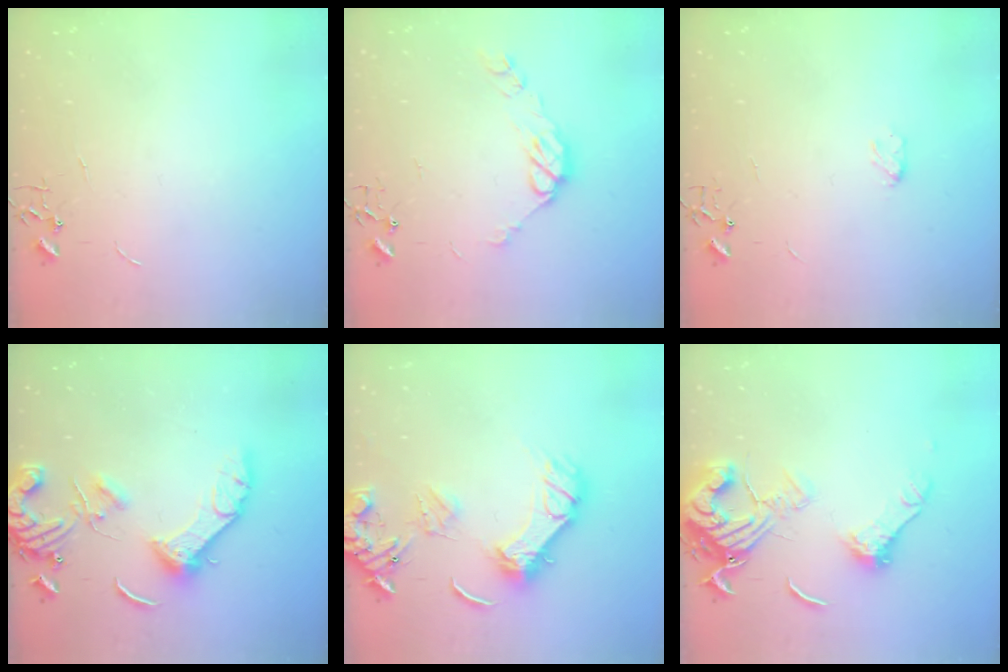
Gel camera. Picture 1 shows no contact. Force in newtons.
{"total": 9.6, "press": 9.6, "slide": 0.6}
{"total": 3.5, "press": 3.5, "slide": 0.5}
{"total": 15.2, "press": 15.1, "slide": 1.9}
{"total": 15.8, "press": 15.7, "slide": 1.6}
{"total": 16.4, "press": 16.3, "slide": 1.9}